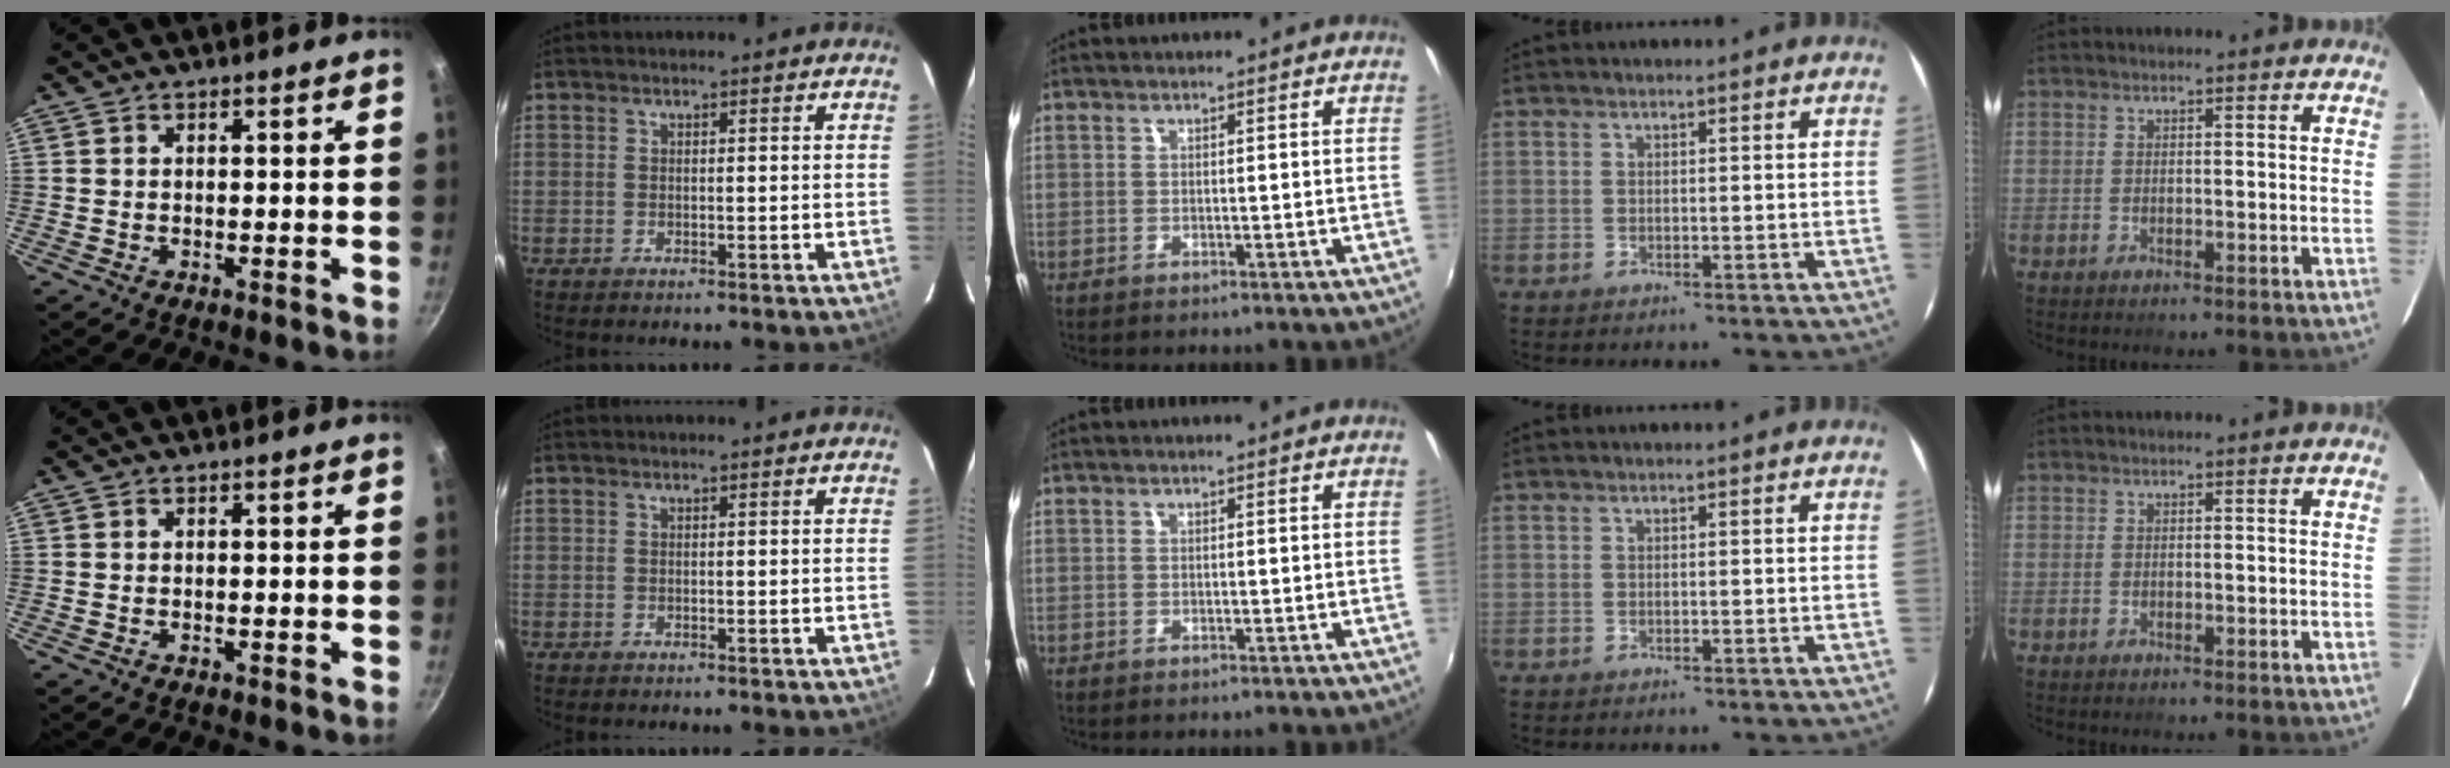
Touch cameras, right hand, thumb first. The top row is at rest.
{}